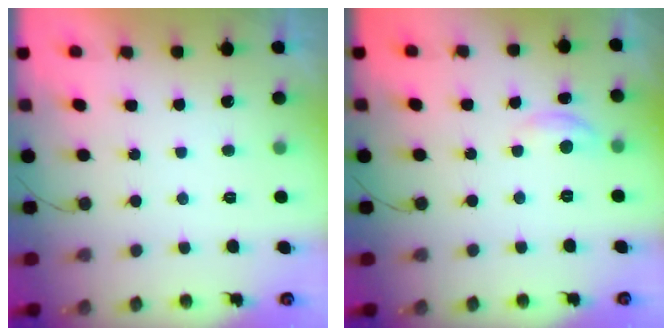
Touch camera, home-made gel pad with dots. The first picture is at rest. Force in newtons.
{"total": 3.7, "press": 3.7, "slide": 0.2}